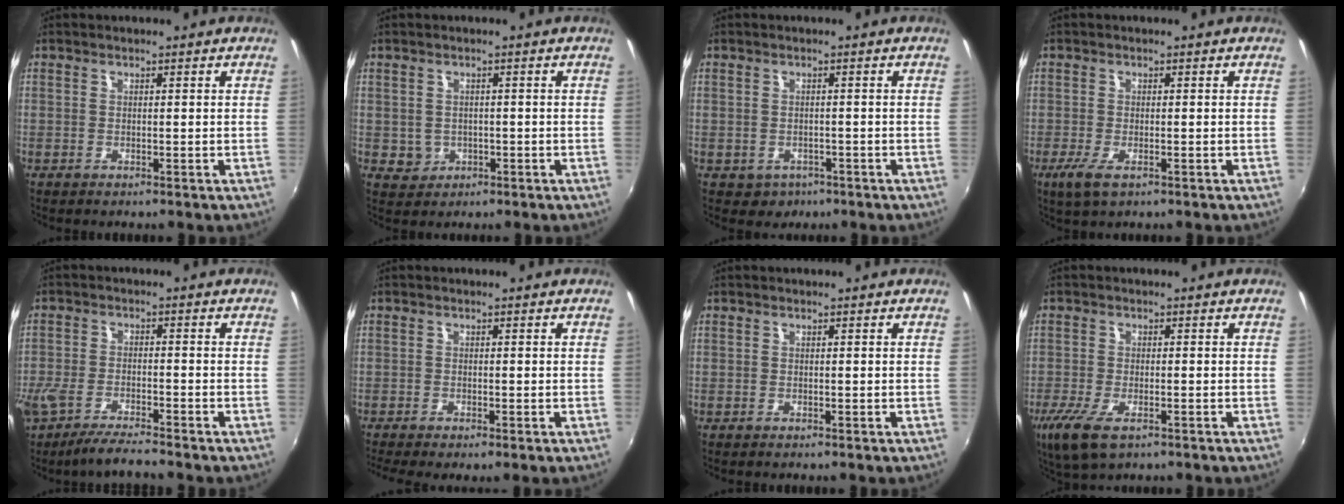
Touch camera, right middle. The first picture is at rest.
{"total": 3.2, "force": [-0.4, 3.1, 0.8], "torque": [-0.017, -0.001, 0.000]}
{"total": 2.7, "force": [-1.2, 2.3, 0.7], "torque": [-0.021, -0.003, -0.011]}
{"total": 3.6, "force": [-1.9, 0.9, 2.9], "torque": [-0.063, -0.014, -0.034]}
{"total": 8.0, "force": [-6.7, 1.0, 4.1], "torque": [-0.101, -0.029, -0.124]}
{"total": 3.0, "force": [-1.9, -0.3, 2.3], "torque": [-0.042, -0.018, -0.031]}
{"total": 0.0}
{"total": 7.6, "force": [-4.2, 2.7, 5.6], "torque": [-0.131, -0.032, -0.078]}